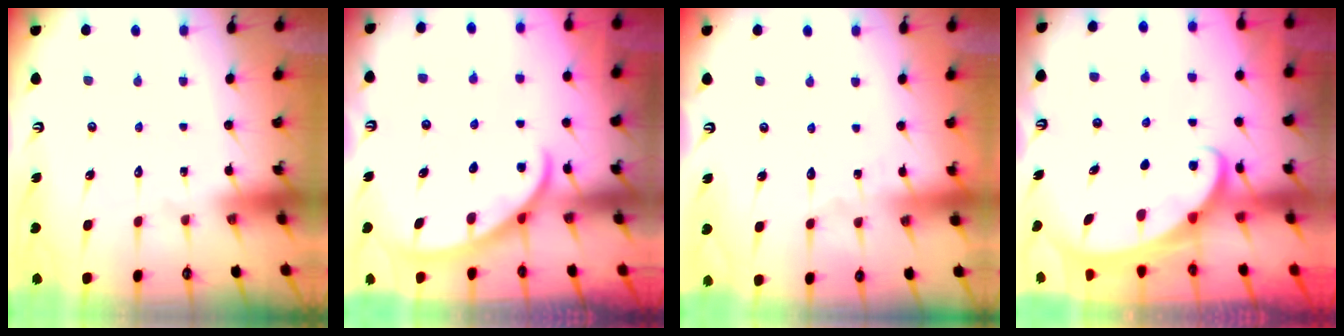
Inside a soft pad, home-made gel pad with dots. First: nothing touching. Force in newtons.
{"total": 3.8, "press": 3.8, "slide": 0.4}
{"total": 3.1, "press": 3.1, "slide": 0.4}
{"total": 2.5, "press": 2.5, "slide": 0.4}